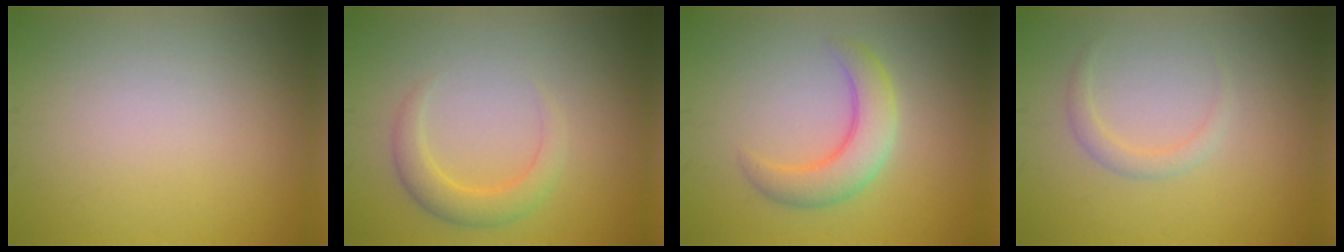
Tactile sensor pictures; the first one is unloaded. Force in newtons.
{"total": 2.8, "press": 2.8, "slide": 0.2}
{"total": 4.3, "press": 4.3, "slide": 0.2}
{"total": 1.5, "press": 1.5, "slide": 0.1}